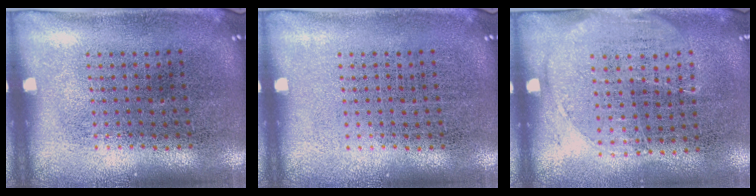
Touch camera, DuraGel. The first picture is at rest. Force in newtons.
{"total": 0.0}
{"total": 1.4, "press": 1.2, "slide": 0.7}